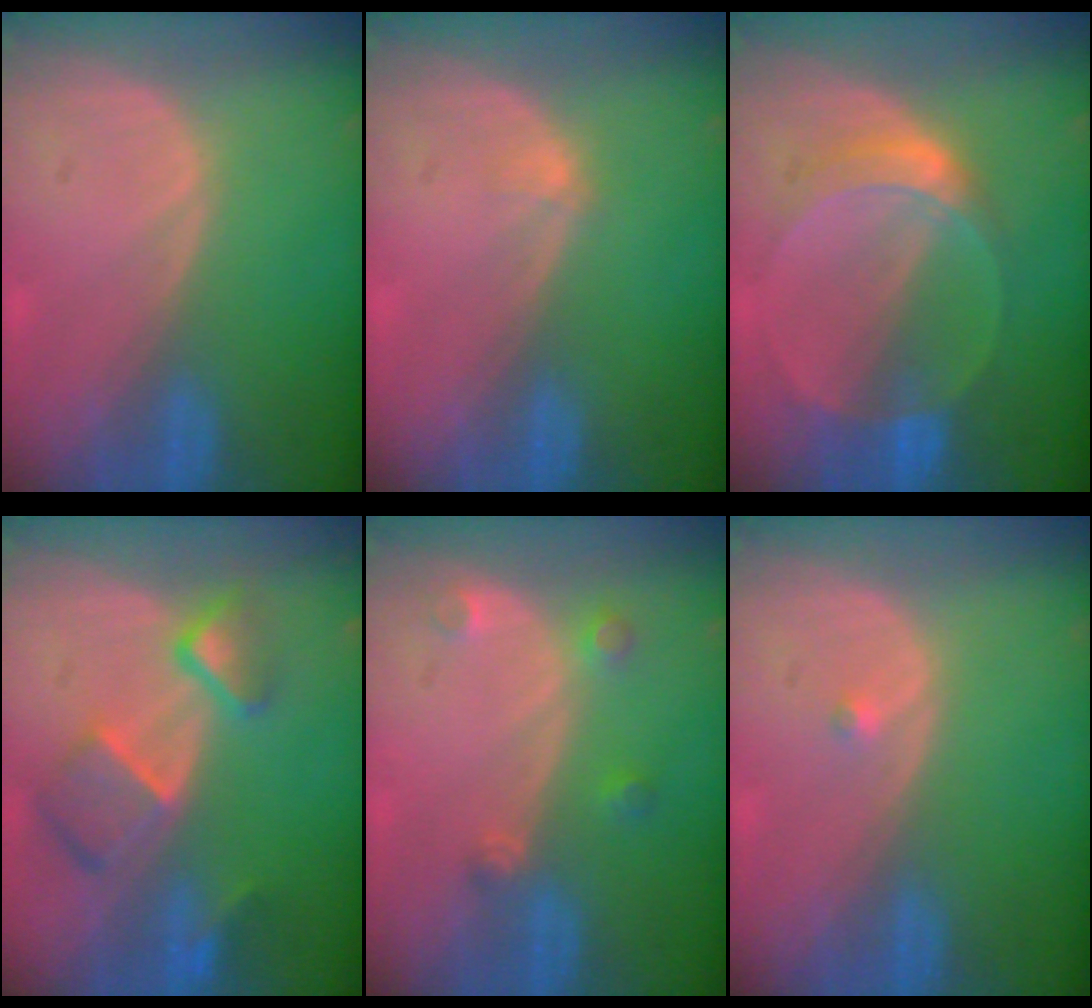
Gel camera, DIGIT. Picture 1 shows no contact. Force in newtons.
{"total": 0.8, "press": 0.6, "slide": 0.5}
{"total": 6.1, "press": 5.6, "slide": 2.4}
{"total": 7.9, "press": 6.8, "slide": 4.0}
{"total": 2.6, "press": 2.6, "slide": 0.4}
{"total": 0.7, "press": 0.5, "slide": 0.4}